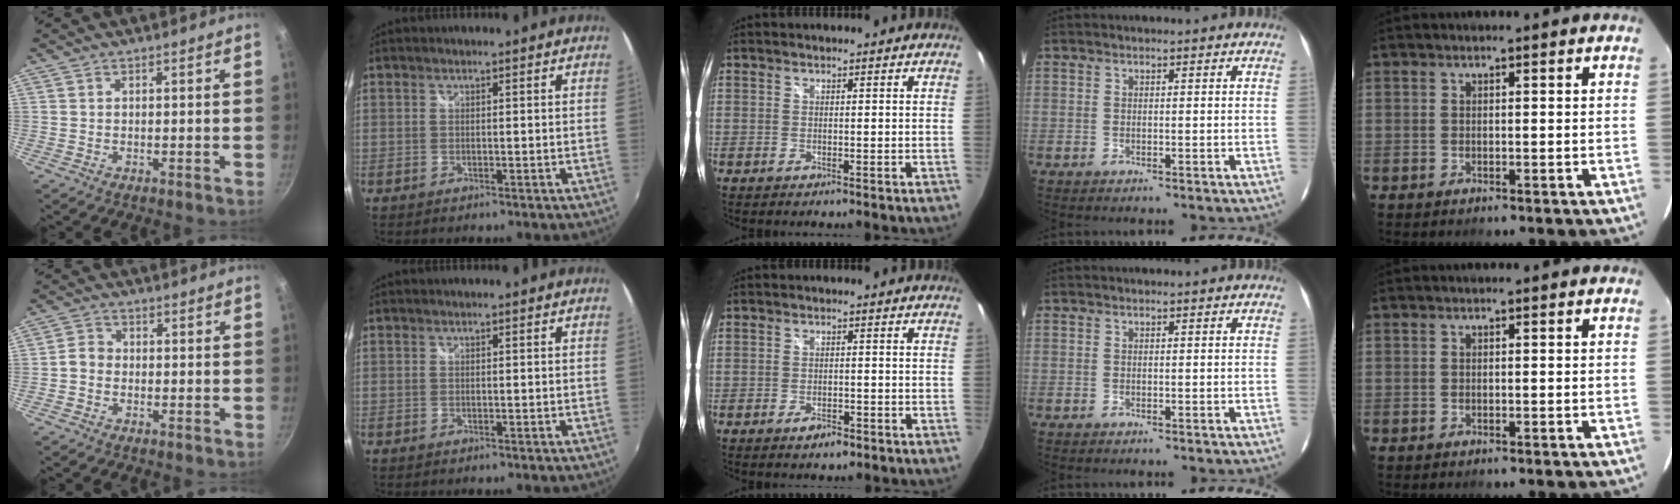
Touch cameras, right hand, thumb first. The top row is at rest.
{"thumb": {"total": 3.0, "force": [-0.9, 2.5, 1.4], "torque": [-0.020, 0.016, -0.028]}, "middle": {"total": 2.8, "force": [-1.8, 1.4, 1.6], "torque": [-0.033, -0.004, -0.028]}}